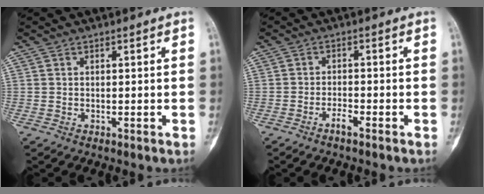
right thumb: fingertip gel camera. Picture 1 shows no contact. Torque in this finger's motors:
{"motor_torque": [-0.21, -0.12, 0.06, 0.11, -0.05]}